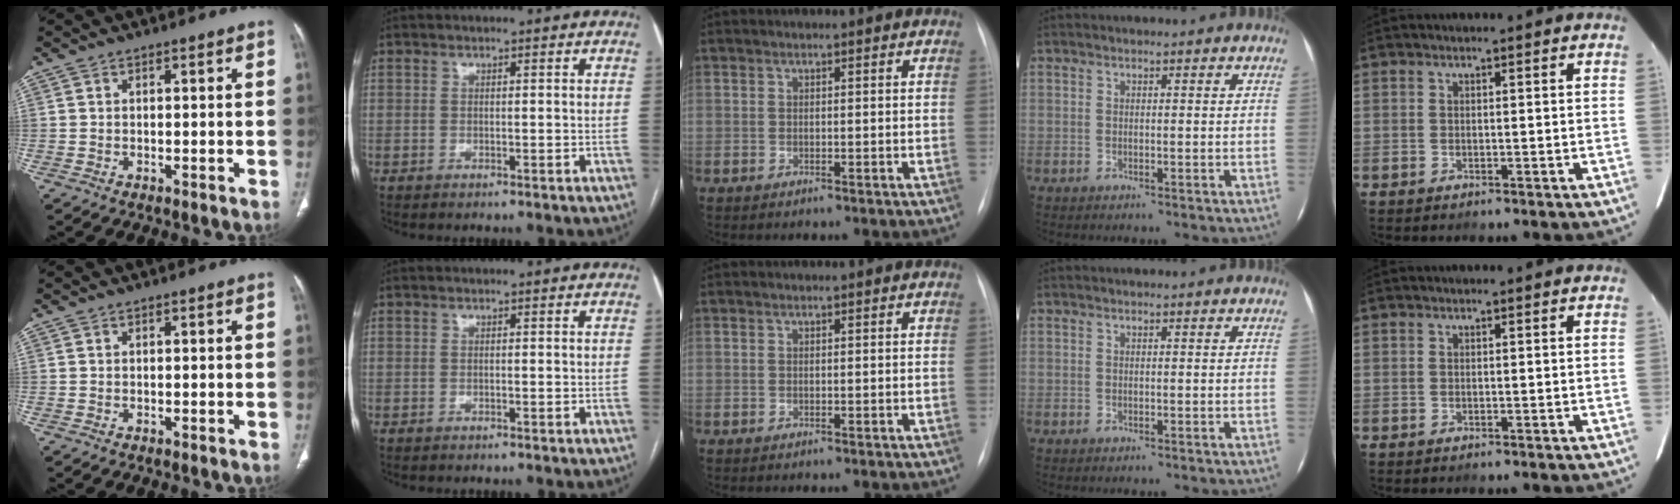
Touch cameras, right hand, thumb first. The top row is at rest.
{}